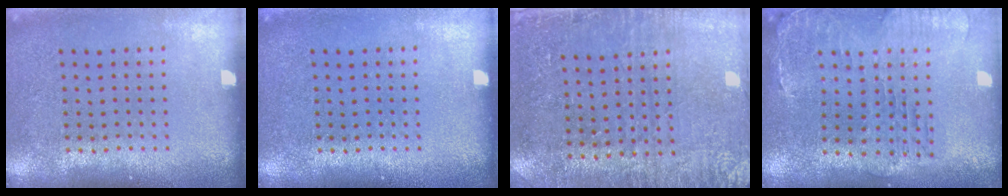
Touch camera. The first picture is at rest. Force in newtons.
{"total": 0.0}
{"total": 3.0, "press": 2.7, "slide": 1.3}
{"total": 0.7, "press": 0.6, "slide": 0.2}